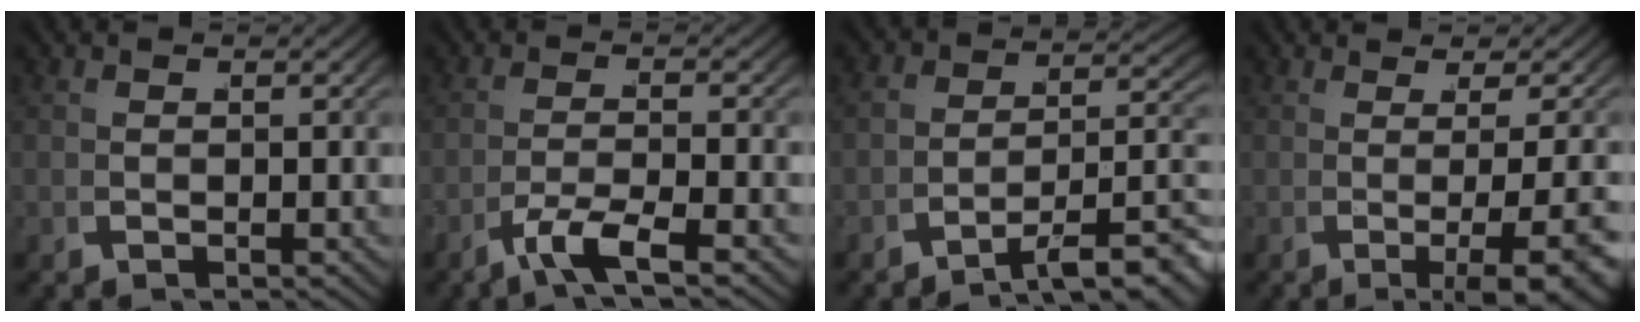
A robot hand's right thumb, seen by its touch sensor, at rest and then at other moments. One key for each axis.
{"total": 3.4, "fx": -1.1, "fy": 0.9, "fz": 3.1, "tx": -0.065, "ty": 0.001, "tz": -0.017}
{"total": 7.5, "fx": -3.6, "fy": 3.5, "fz": 5.5, "tx": -0.075, "ty": -0.019, "tz": -0.044}
{"total": 5.7, "fx": -1.1, "fy": 1.7, "fz": 5.3, "tx": -0.076, "ty": -0.011, "tz": -0.008}